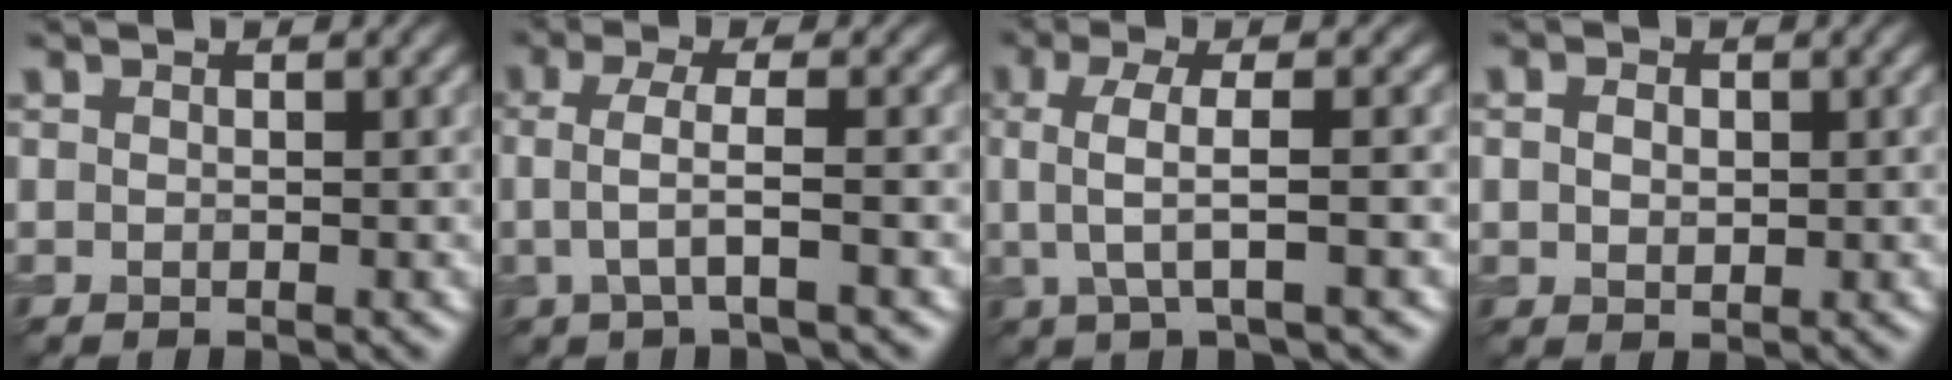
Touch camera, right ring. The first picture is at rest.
{"total": 3.0, "force": [-0.2, 0.7, 2.9], "torque": [-0.058, -0.001, -0.005]}
{"total": 4.3, "force": [0.1, 1.1, 4.1], "torque": [-0.075, 0.007, 0.000]}
{"total": 2.2, "force": [0.4, 1.7, 1.3], "torque": [-0.027, 0.004, 0.006]}